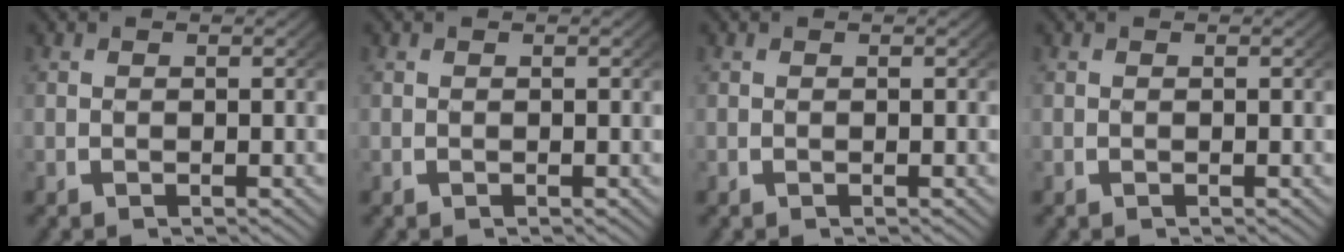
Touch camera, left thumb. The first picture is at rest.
{"total": 0.0}
{"total": 0.0}
{"total": 0.0}